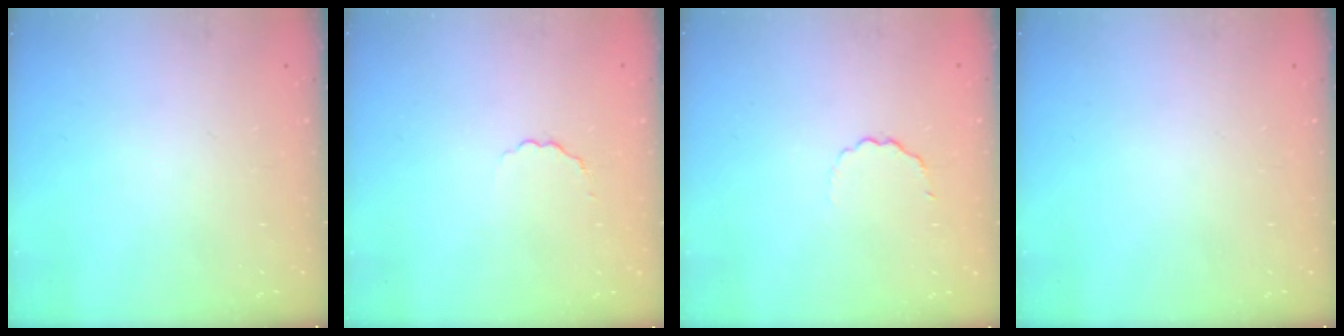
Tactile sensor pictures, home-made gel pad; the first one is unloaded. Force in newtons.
{"total": 1.9, "press": 1.7, "slide": 0.8}
{"total": 2.6, "press": 2.5, "slide": 0.8}
{"total": 0.0}